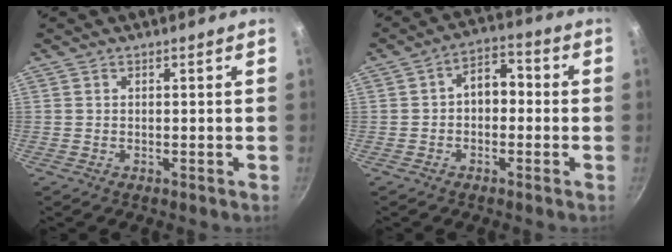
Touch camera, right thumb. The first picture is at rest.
{"total": 6.3, "force": [-0.4, 4.3, 4.5], "torque": [-0.037, 0.024, -0.020]}